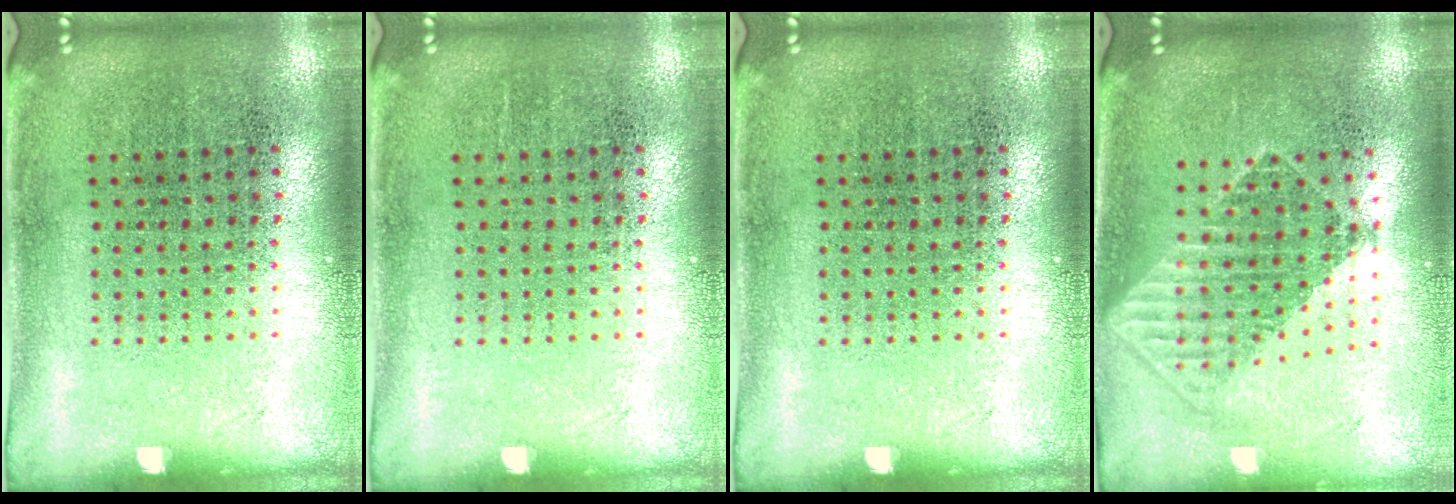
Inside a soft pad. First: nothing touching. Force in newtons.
{"total": 0.0}
{"total": 0.0}
{"total": 1.7, "press": 1.4, "slide": 1.0}